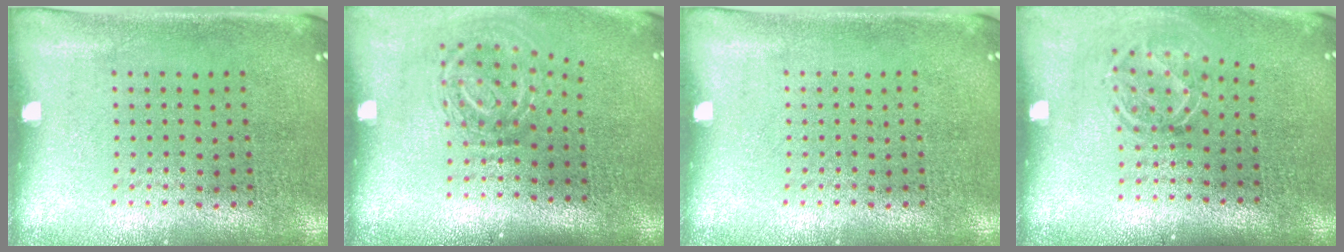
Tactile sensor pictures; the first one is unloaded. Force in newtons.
{"total": 2.1, "press": 1.3, "slide": 1.6}
{"total": 0.0}
{"total": 1.7, "press": 1.1, "slide": 1.3}